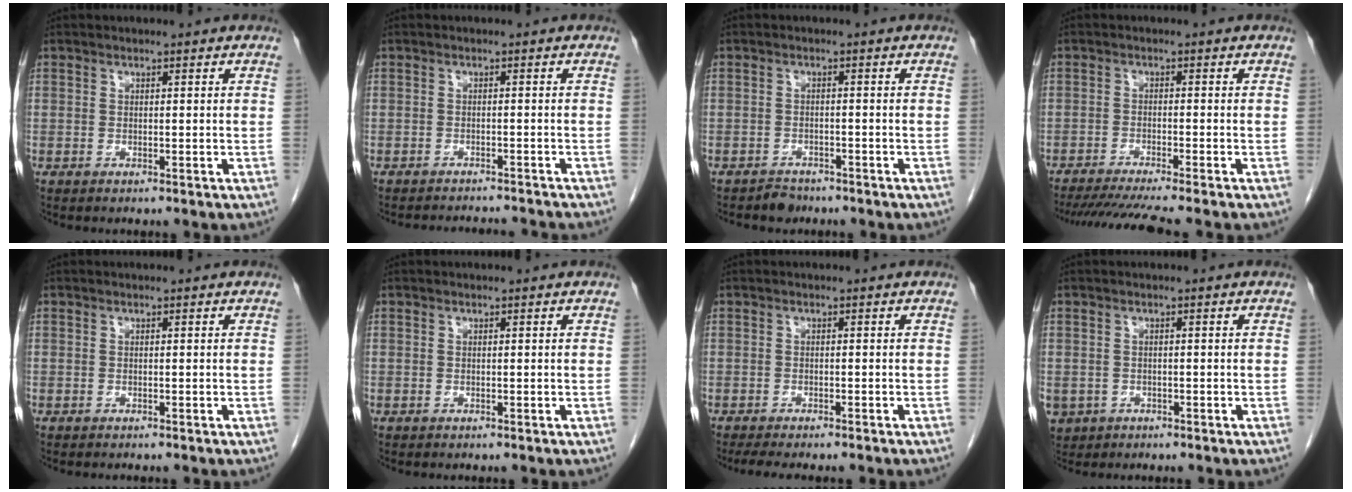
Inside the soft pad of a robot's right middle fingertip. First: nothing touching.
{"total": 7.6, "force": [-7.3, 0.5, 1.8], "torque": [-0.019, -0.001, -0.089]}
{"total": 2.2, "force": [-1.9, 1.1, 0.0], "torque": [-0.005, 0.002, -0.031]}
{"total": 9.5, "force": [-8.2, -1.2, 4.5], "torque": [-0.060, -0.023, -0.129]}
{"total": 1.0, "force": [-0.9, 0.2, 0.5], "torque": [-0.008, -0.002, -0.010]}
{"total": 0.0}
{"total": 6.4, "force": [-5.4, 0.6, 3.4], "torque": [-0.039, -0.010, -0.077]}
{"total": 4.3, "force": [-2.0, 3.6, 1.1], "torque": [-0.023, 0.000, -0.028]}